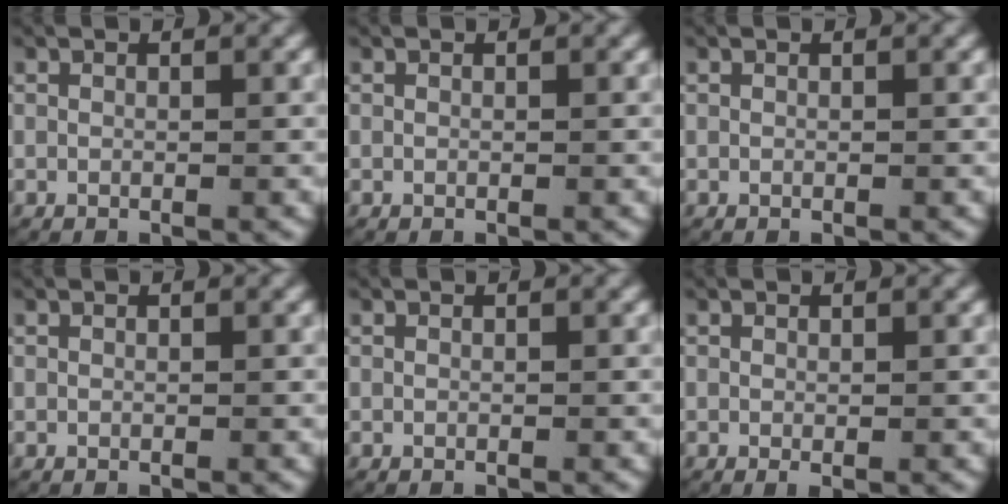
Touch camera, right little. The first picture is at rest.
{"total": 0.0}
{"total": 0.0}
{"total": 0.0}
{"total": 0.0}
{"total": 0.8, "force": [-0.3, 0.3, 0.7], "torque": [-0.015, -0.007, -0.002]}